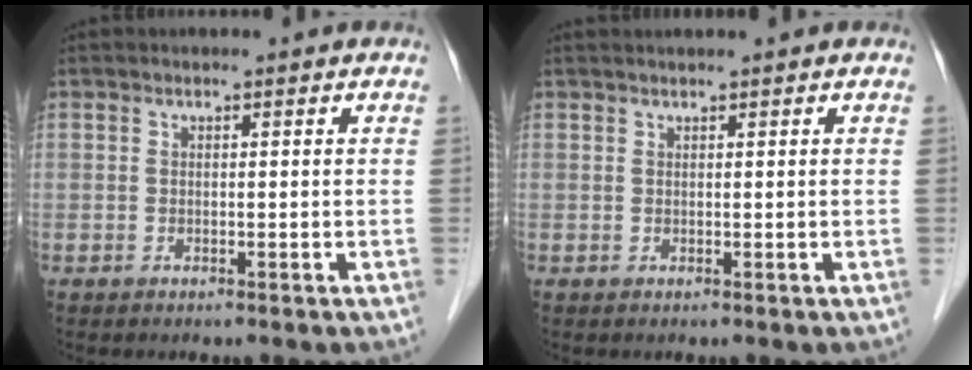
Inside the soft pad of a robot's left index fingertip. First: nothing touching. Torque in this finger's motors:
{"motor_torque": [0.34, 0.01, -0.01, -0.01]}